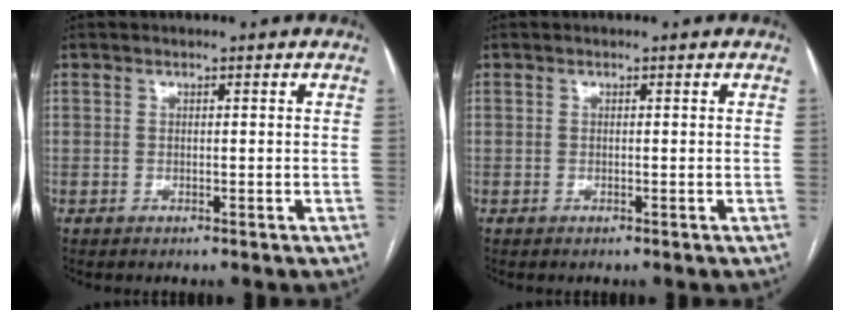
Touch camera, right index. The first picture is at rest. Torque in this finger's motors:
{"motor_torque": [0.06, 0.01, -0.07, 0.00]}